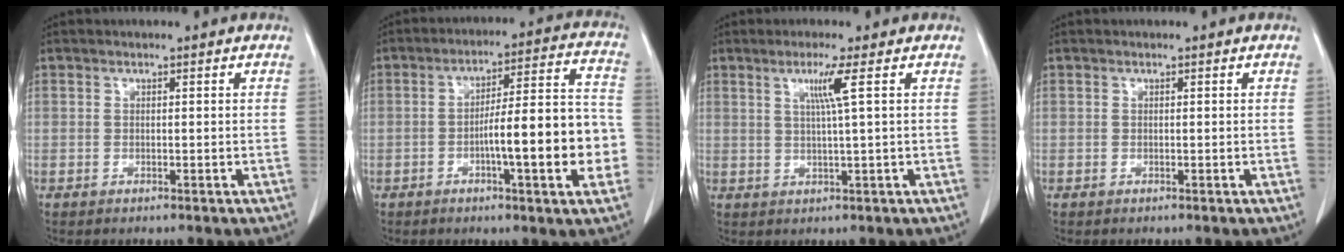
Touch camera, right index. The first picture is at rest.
{"total": 14.6, "force": [-3.6, 1.8, 14.0], "torque": [-0.198, 0.023, -0.052]}
{"total": 3.8, "force": [1.4, -1.1, 3.4], "torque": [-0.067, -0.004, 0.027]}
{"total": 0.0}